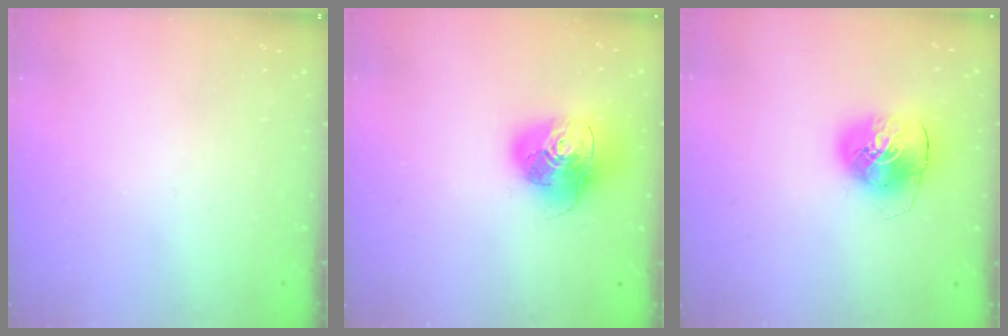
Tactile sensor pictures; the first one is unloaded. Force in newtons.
{"total": 15.9, "press": 15.8, "slide": 2.3}
{"total": 9.8, "press": 9.7, "slide": 1.5}